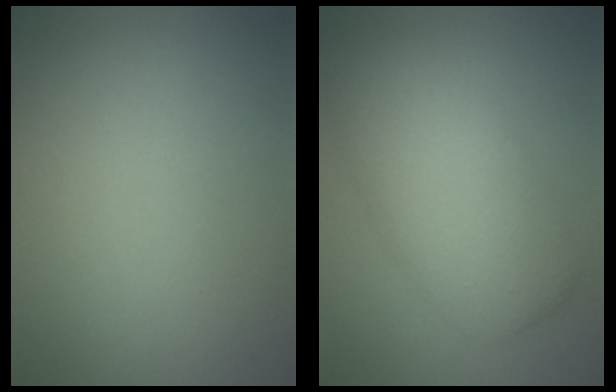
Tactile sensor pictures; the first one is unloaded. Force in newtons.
{"total": 6.1, "press": 6.1, "slide": 0.1}